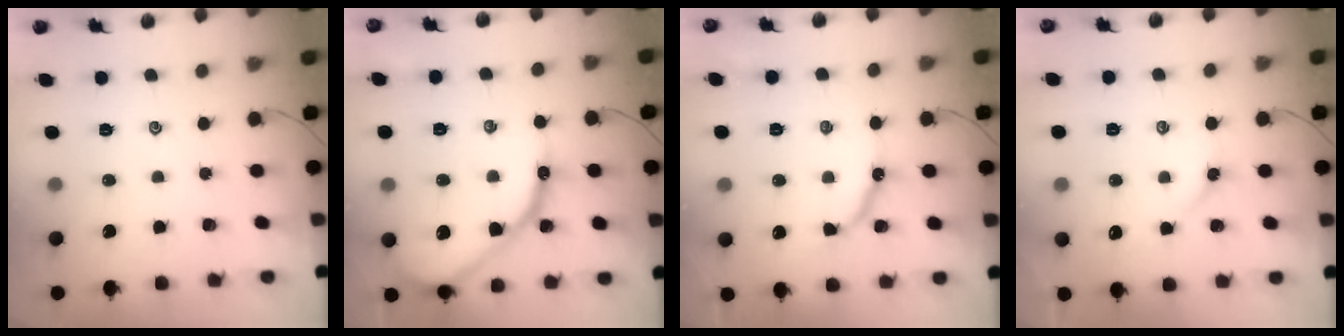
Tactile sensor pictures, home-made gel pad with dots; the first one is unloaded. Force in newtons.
{"total": 14.3, "press": 14.2, "slide": 1.3}
{"total": 9.9, "press": 9.9, "slide": 0.9}
{"total": 3.9, "press": 3.8, "slide": 0.6}